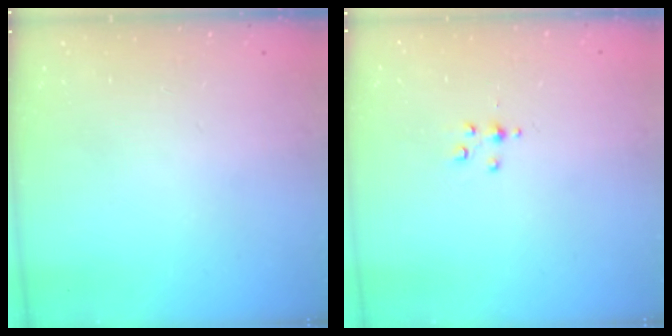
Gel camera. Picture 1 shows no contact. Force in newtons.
{"total": 2.7, "press": 2.7, "slide": 0.4}